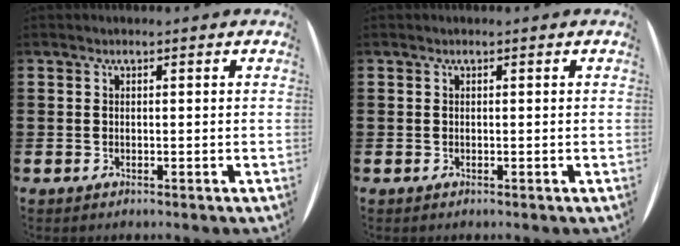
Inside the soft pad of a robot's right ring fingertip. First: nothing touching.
{"total": 0.0}